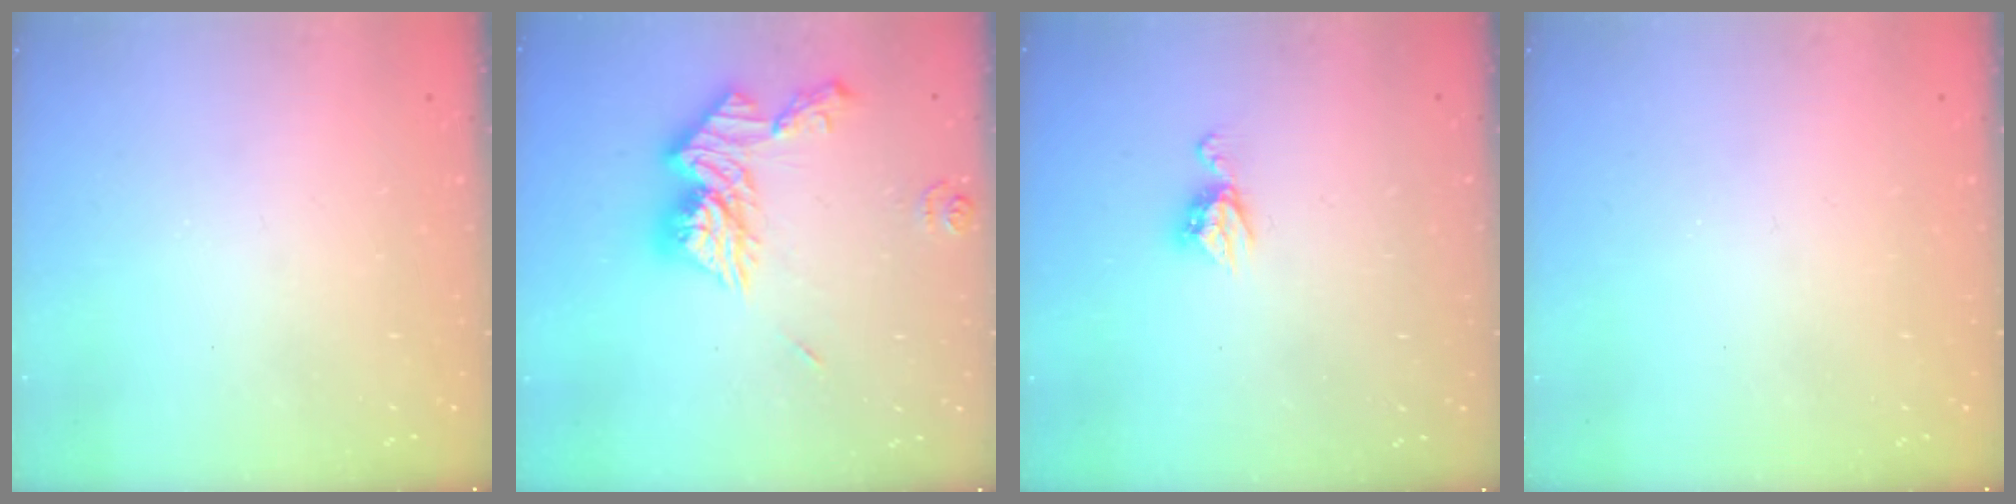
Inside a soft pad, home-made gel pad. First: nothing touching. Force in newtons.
{"total": 15.3, "press": 15.2, "slide": 1.7}
{"total": 6.0, "press": 6.0, "slide": 0.4}
{"total": 0.0}